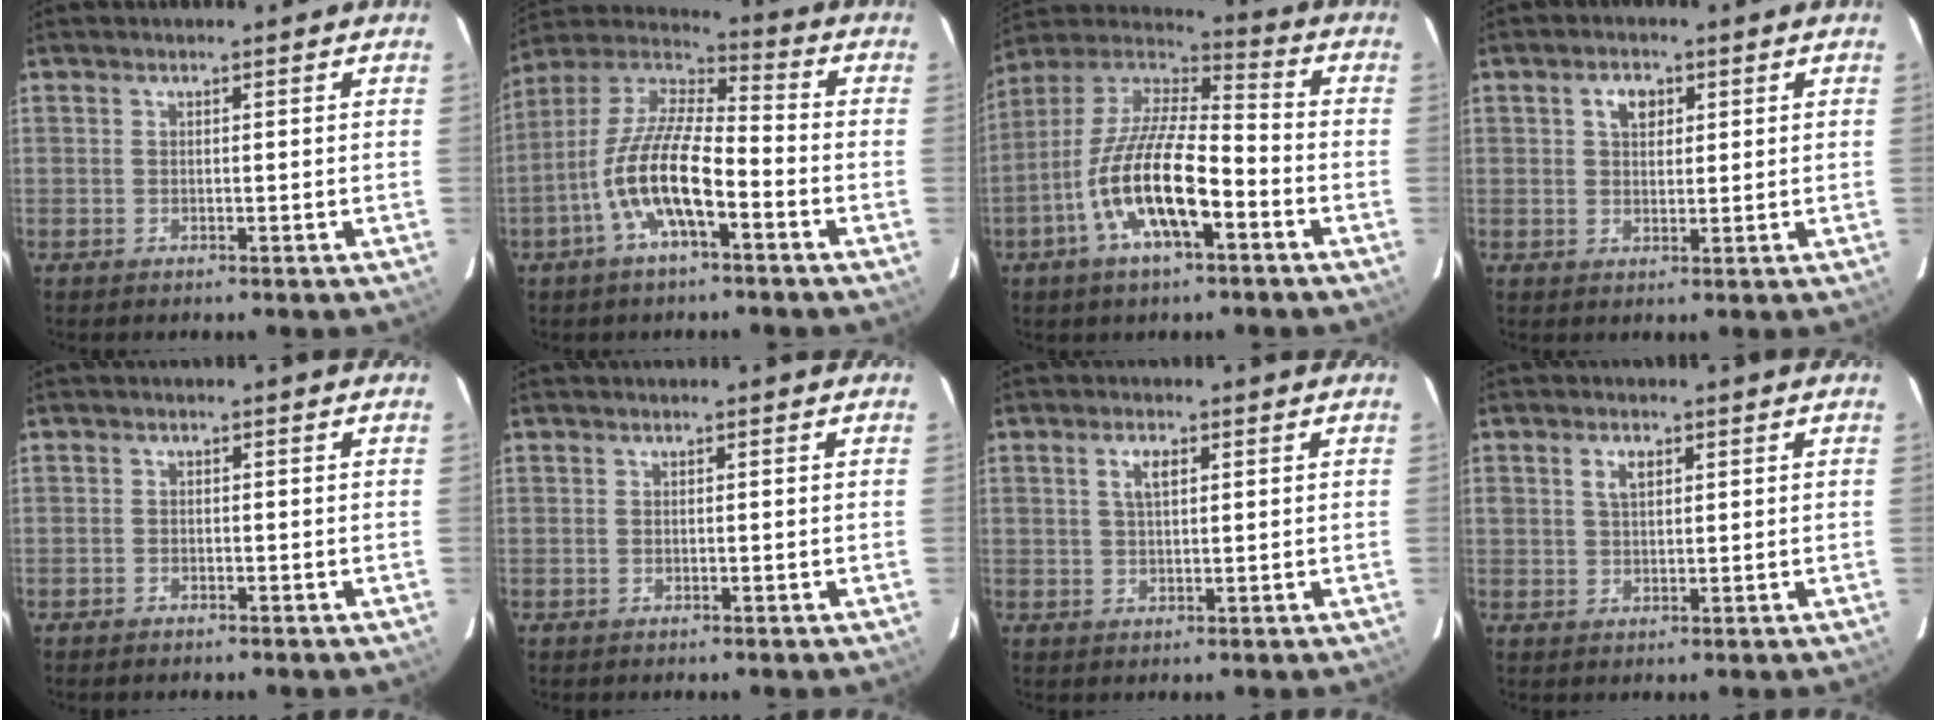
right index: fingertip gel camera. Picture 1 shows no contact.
{"total": 13.1, "force": [-5.4, 3.9, 11.3], "torque": [-0.232, 0.003, -0.109]}
{"total": 16.8, "force": [-6.9, 5.4, 14.4], "torque": [-0.285, -0.011, -0.135]}
{"total": 3.6, "force": [1.5, 2.4, 2.2], "torque": [-0.034, 0.009, 0.027]}
{"total": 1.1, "force": [-1.0, 0.5, 0.1], "torque": [-0.011, 0.004, -0.017]}
{"total": 0.0}
{"total": 3.1, "force": [1.1, 1.5, 2.5], "torque": [-0.047, 0.006, 0.020]}
{"total": 3.0, "force": [1.2, 1.9, 2.1], "torque": [-0.036, 0.007, 0.022]}